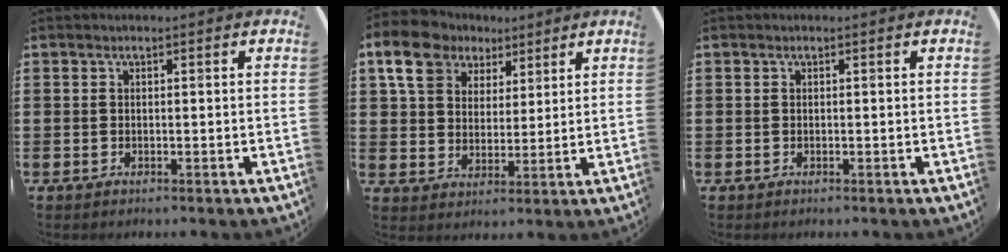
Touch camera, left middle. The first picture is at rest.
{"total": 8.8, "force": [6.0, 5.8, 2.8], "torque": [-0.072, 0.002, 0.110]}
{"total": 0.0}